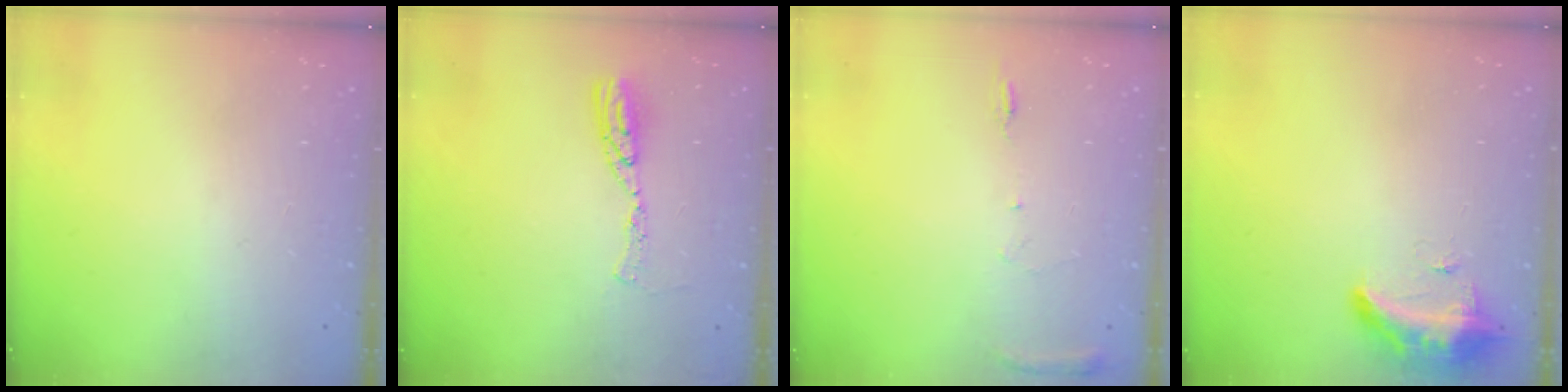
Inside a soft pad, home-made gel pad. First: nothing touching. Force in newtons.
{"total": 8.2, "press": 8.1, "slide": 0.7}
{"total": 6.9, "press": 6.9, "slide": 0.7}
{"total": 12.6, "press": 10.6, "slide": 6.9}